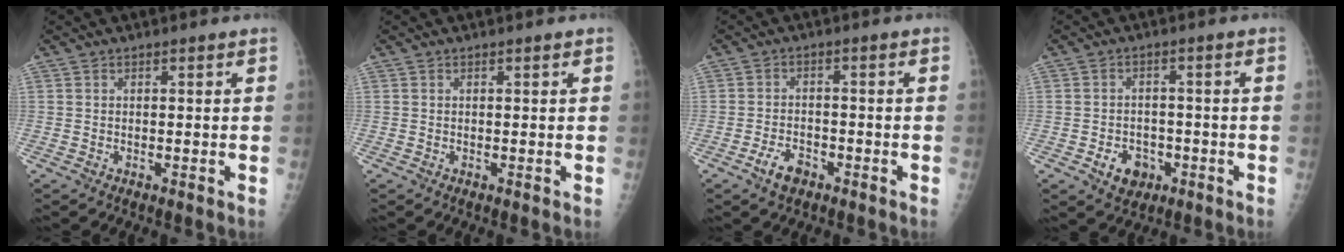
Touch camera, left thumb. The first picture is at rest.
{"total": 0.0}
{"total": 4.3, "force": [-2.6, 2.4, 2.4], "torque": [-0.042, 0.016, -0.045]}
{"total": 5.3, "force": [-2.3, 4.1, 2.5], "torque": [-0.021, 0.015, -0.029]}